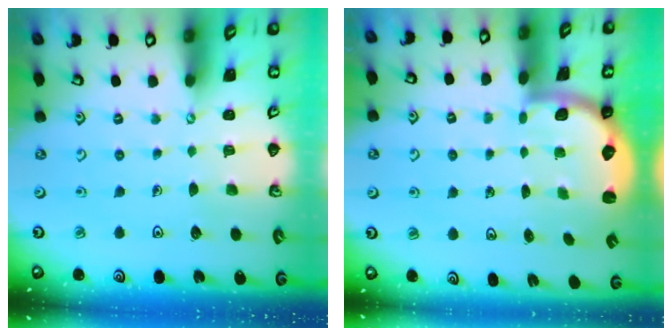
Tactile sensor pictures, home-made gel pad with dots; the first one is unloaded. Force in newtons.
{"total": 2.3, "press": 2.0, "slide": 1.2}